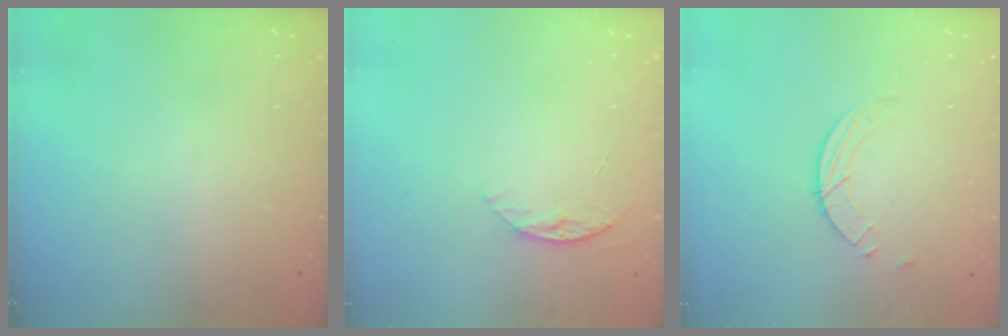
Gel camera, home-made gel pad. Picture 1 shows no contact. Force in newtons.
{"total": 6.4, "press": 6.3, "slide": 0.7}
{"total": 2.6, "press": 2.6, "slide": 0.3}